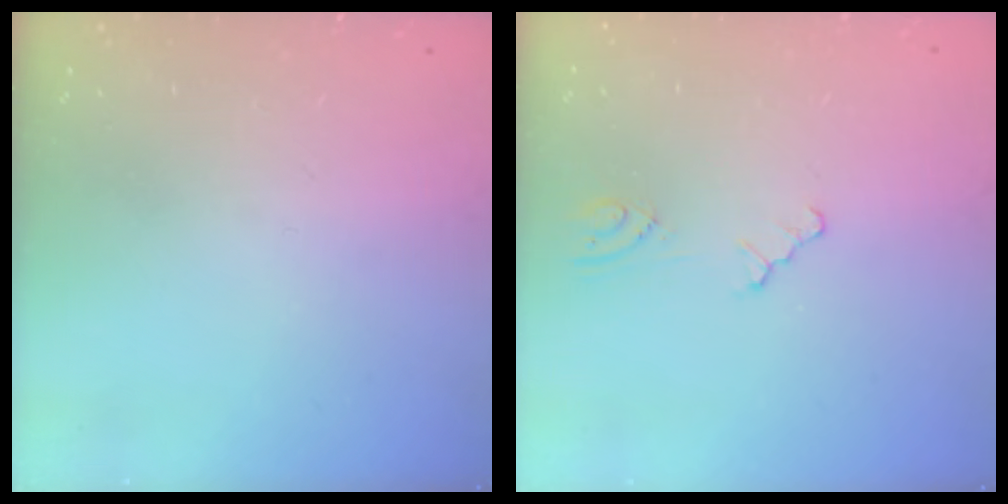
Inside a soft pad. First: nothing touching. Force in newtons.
{"total": 2.5, "press": 2.5, "slide": 0.5}